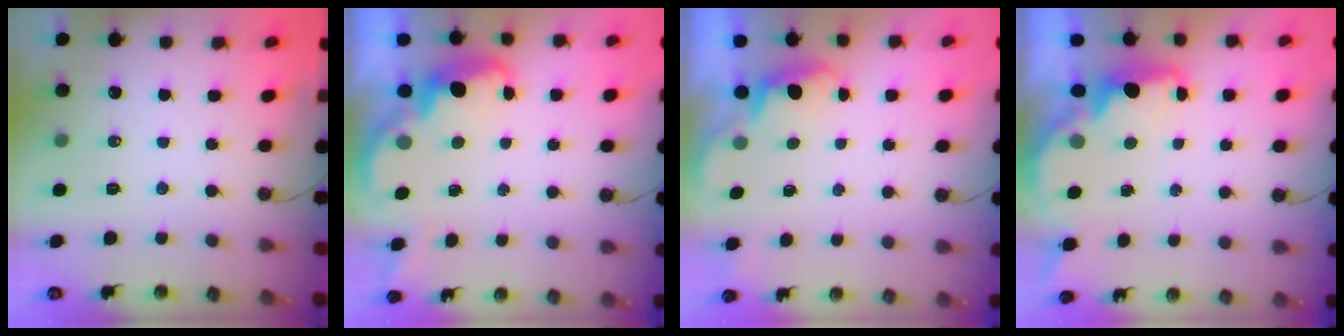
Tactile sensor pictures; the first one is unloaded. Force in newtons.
{"total": 3.1, "press": 3.0, "slide": 0.8}
{"total": 0.8, "press": 0.4, "slide": 0.7}
{"total": 2.4, "press": 2.3, "slide": 0.8}